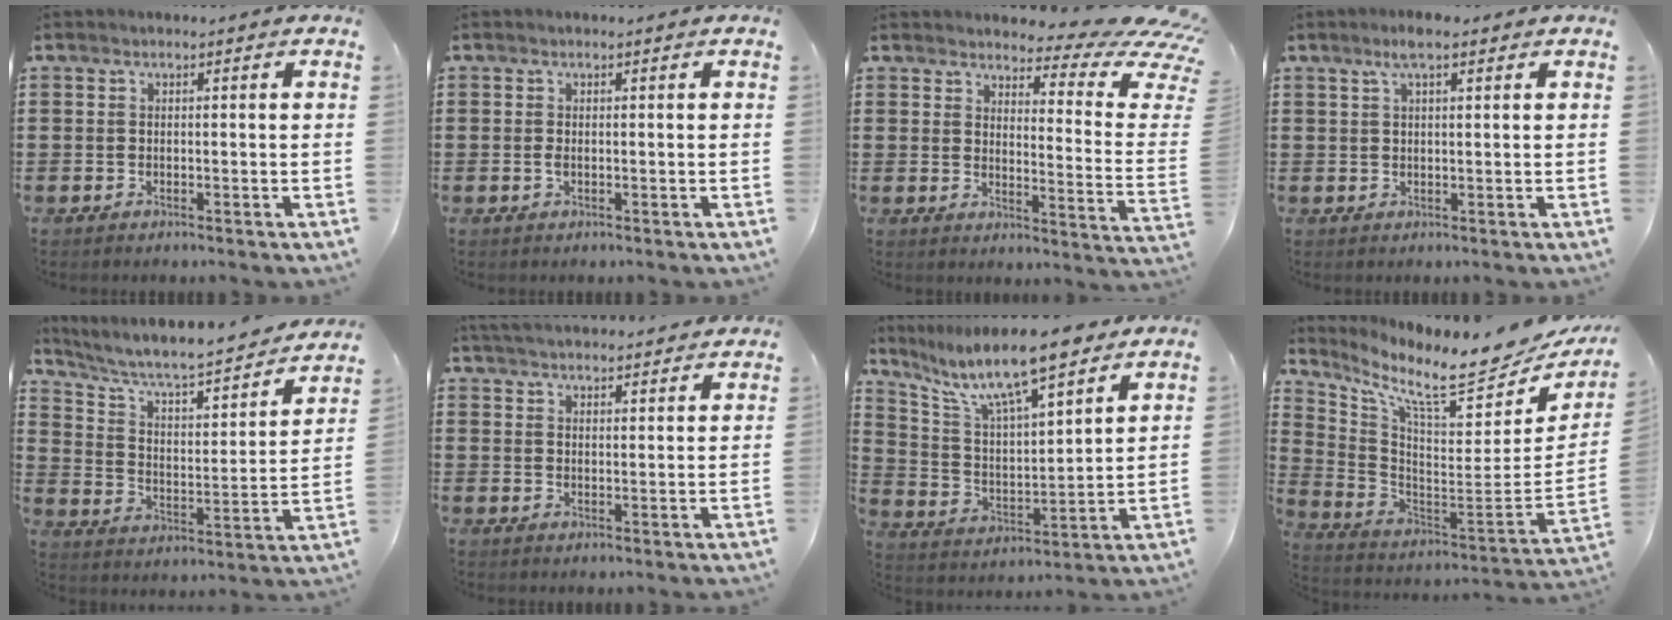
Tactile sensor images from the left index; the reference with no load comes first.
{"total": 0.8, "force": [0.0, 0.2, 0.8], "torque": [-0.016, -0.001, 0.000]}
{"total": 6.3, "force": [5.2, 0.8, 3.5], "torque": [-0.060, -0.049, 0.084]}
{"total": 3.7, "force": [2.3, 0.8, 2.8], "torque": [-0.060, 0.005, 0.039]}
{"total": 5.5, "force": [4.6, 1.0, 2.8], "torque": [-0.077, -0.042, 0.071]}
{"total": 4.0, "force": [3.9, 0.0, 0.5], "torque": [-0.023, -0.015, 0.072]}
{"total": 11.0, "force": [8.9, 2.0, 6.3], "torque": [-0.154, -0.042, 0.152]}
{"total": 11.4, "force": [8.7, 1.6, 7.2], "torque": [-0.150, -0.083, 0.142]}